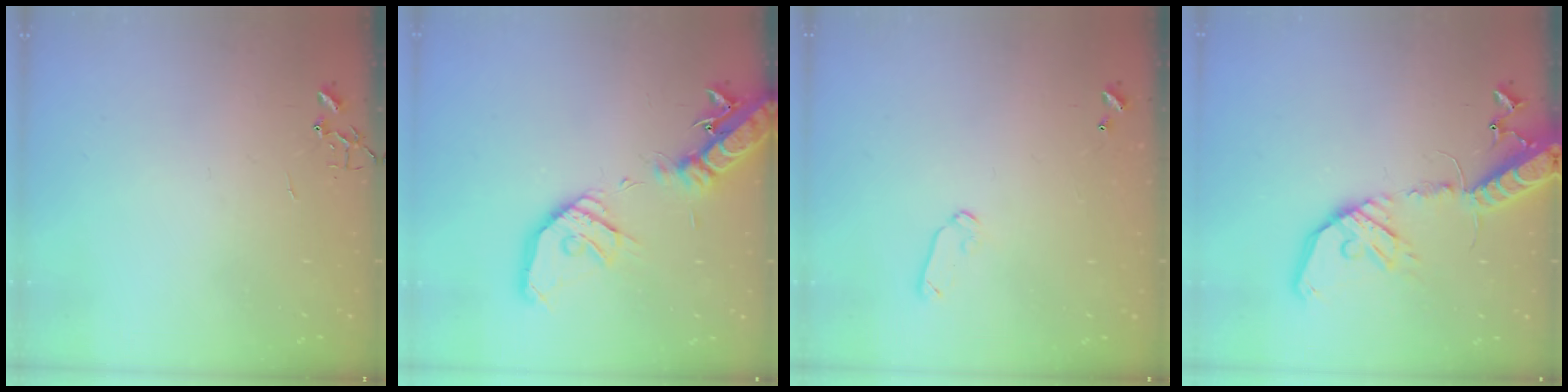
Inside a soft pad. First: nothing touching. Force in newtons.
{"total": 20.7, "press": 20.4, "slide": 3.6}
{"total": 6.8, "press": 6.7, "slide": 1.0}
{"total": 17.9, "press": 17.6, "slide": 3.7}